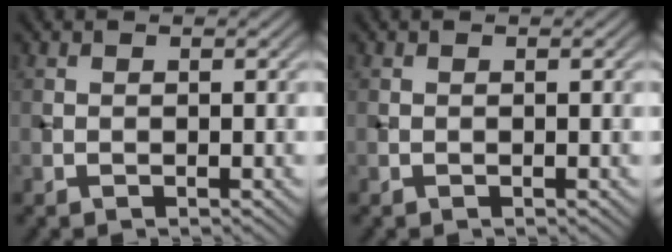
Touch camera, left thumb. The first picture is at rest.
{"total": 0.0}